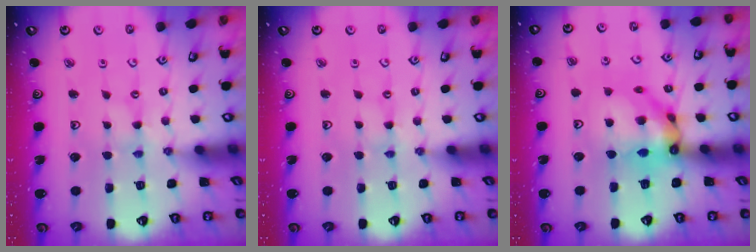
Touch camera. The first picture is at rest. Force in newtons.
{"total": 0.6, "press": 0.6, "slide": 0.1}
{"total": 12.9, "press": 12.7, "slide": 1.9}